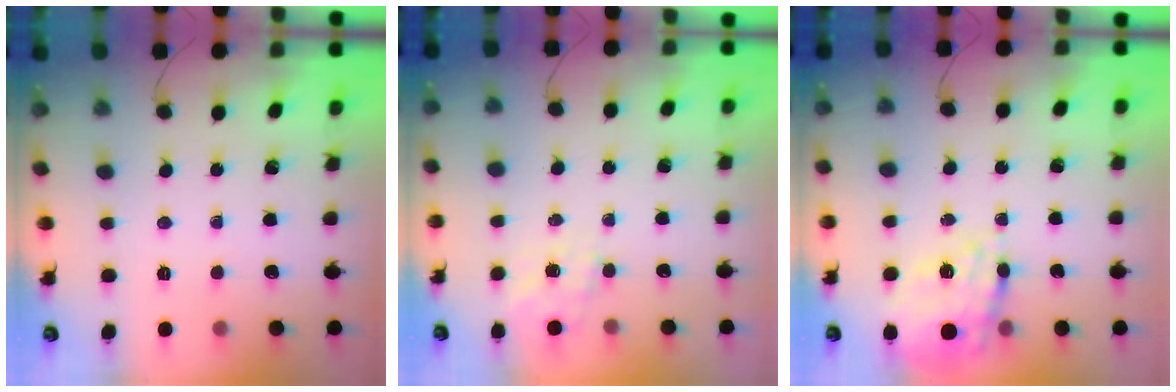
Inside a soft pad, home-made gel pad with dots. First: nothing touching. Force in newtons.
{"total": 2.2, "press": 1.9, "slide": 1.2}
{"total": 17.3, "press": 16.9, "slide": 3.4}